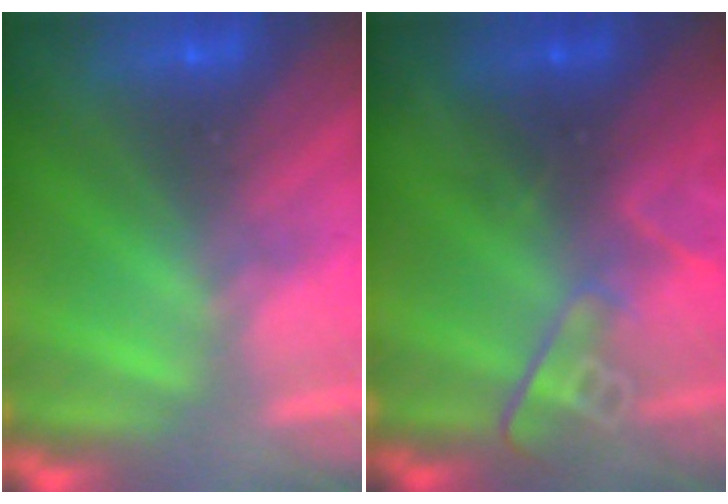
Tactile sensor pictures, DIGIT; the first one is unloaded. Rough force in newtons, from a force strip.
{"total": 2.5}